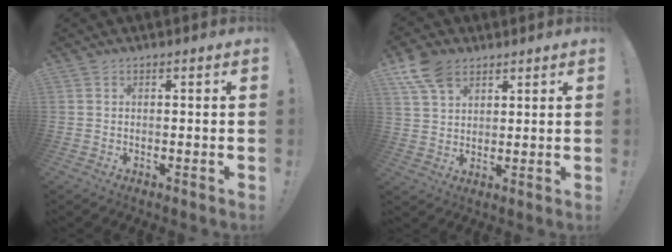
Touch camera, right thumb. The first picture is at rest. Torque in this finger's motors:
{"motor_torque": [0.67, 0.67, 0.16, 0.01, 0.01]}